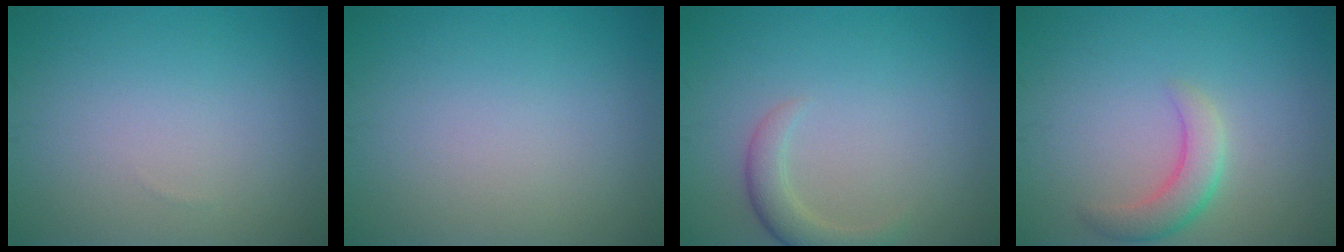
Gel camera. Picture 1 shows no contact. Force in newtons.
{"total": 0.0}
{"total": 2.5, "press": 2.5, "slide": 0.2}
{"total": 3.1, "press": 3.1, "slide": 0.2}